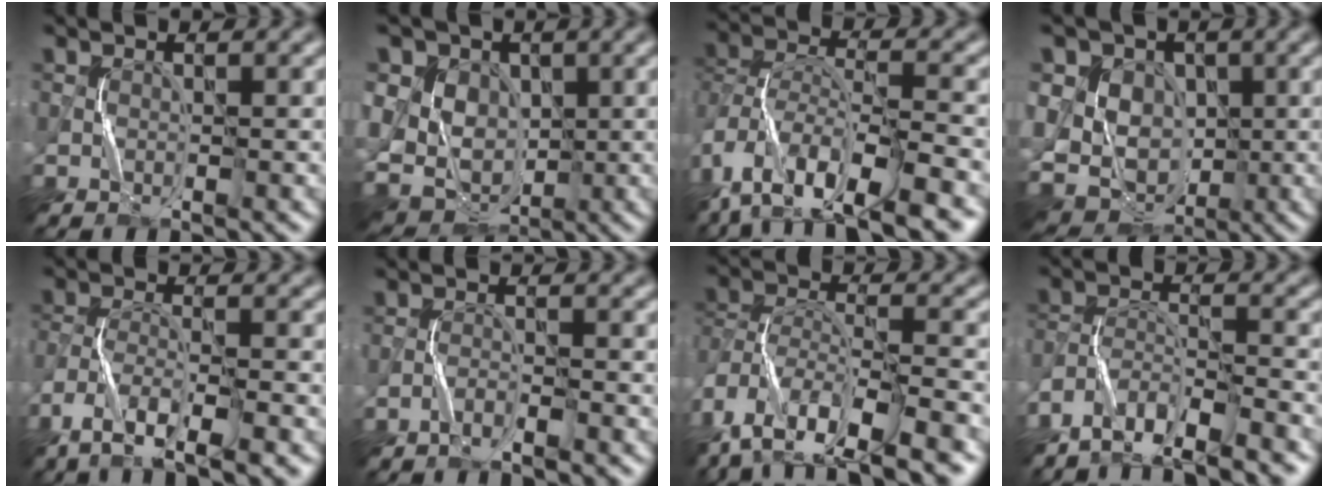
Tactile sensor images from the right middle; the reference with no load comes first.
{"total": 10.8, "force": [2.0, 9.2, 5.3], "torque": [-0.101, 0.036, 0.007]}
{"total": 13.7, "force": [-10.2, 5.4, 7.4], "torque": [-0.147, 0.005, -0.155]}
{"total": 11.9, "force": [1.4, 10.4, 5.6], "torque": [-0.115, 0.040, -0.002]}
{"total": 6.1, "force": [-4.6, 1.1, 3.8], "torque": [-0.075, -0.006, -0.083]}
{"total": 1.5, "force": [-1.3, -0.1, 0.7], "torque": [-0.013, 0.006, -0.023]}
{"total": 14.3, "force": [-11.4, 5.4, 6.7], "torque": [-0.130, 0.005, -0.161]}
{"total": 6.0, "force": [-5.4, 0.8, 2.5], "torque": [-0.047, -0.004, -0.098]}